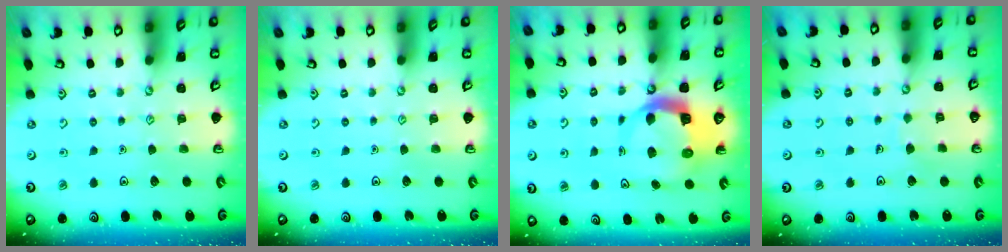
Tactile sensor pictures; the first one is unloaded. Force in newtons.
{"total": 0.0}
{"total": 8.0, "press": 8.0, "slide": 1.1}
{"total": 3.8, "press": 3.7, "slide": 0.3}